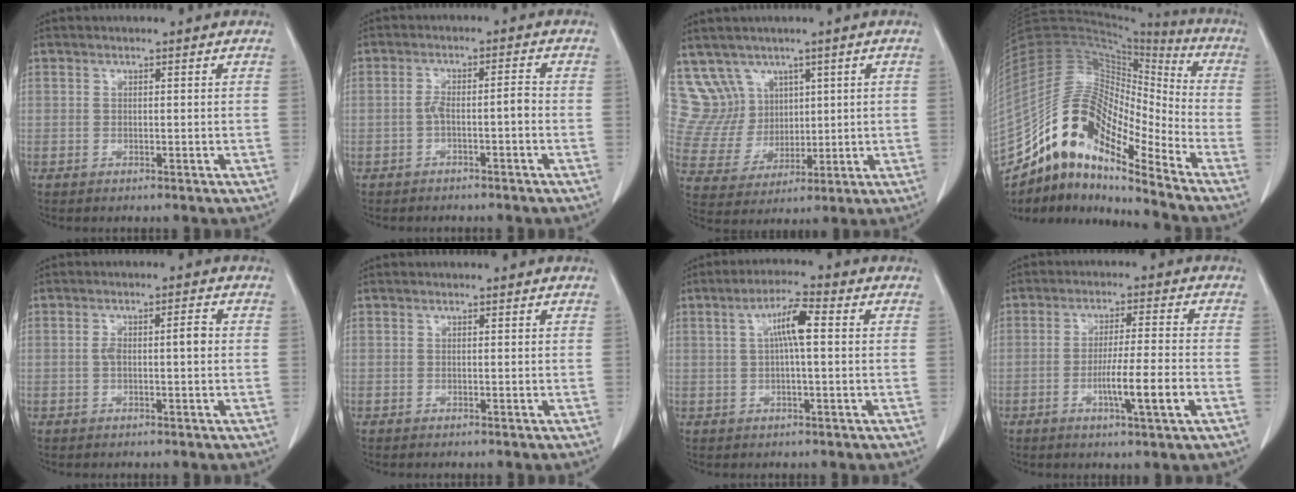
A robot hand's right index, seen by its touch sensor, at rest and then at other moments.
{"total": 3.6, "force": [-1.2, 0.7, 3.3], "torque": [-0.058, 0.015, -0.019]}
{"total": 9.3, "force": [5.7, 7.3, 0.4], "torque": [-0.019, 0.036, 0.127]}
{"total": 17.8, "force": [-13.0, 4.5, 11.3], "torque": [-0.202, 0.046, -0.232]}
{"total": 3.7, "force": [0.0, 0.9, 3.5], "torque": [-0.068, 0.016, 0.002]}
{"total": 0.0}
{"total": 5.6, "force": [0.9, 0.6, 5.4], "torque": [-0.101, 0.014, 0.015]}
{"total": 8.0, "force": [-2.7, -0.4, 7.6], "torque": [-0.126, -0.010, -0.048]}